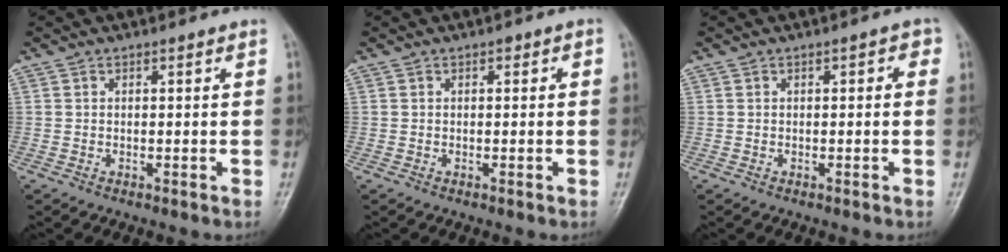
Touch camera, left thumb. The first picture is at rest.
{"total": 1.0, "force": [0.2, 0.7, 0.7], "torque": [0.000, 0.003, -0.004]}
{"total": 1.8, "force": [0.3, 1.2, 1.3], "torque": [-0.002, 0.005, -0.004]}